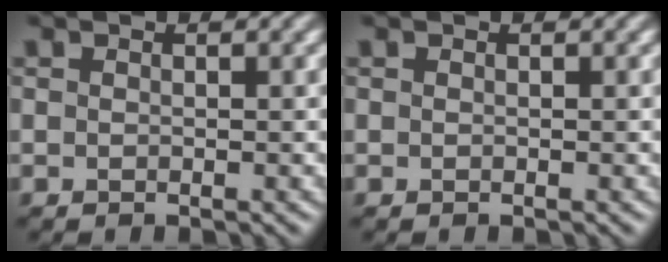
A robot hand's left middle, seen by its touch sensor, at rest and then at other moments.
{"total": 0.0}